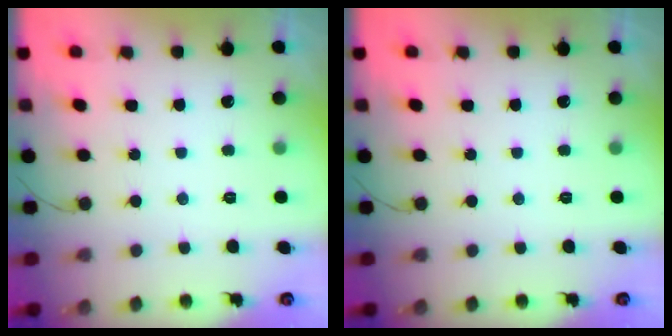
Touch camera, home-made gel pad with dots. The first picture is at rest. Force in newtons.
{"total": 0.0}